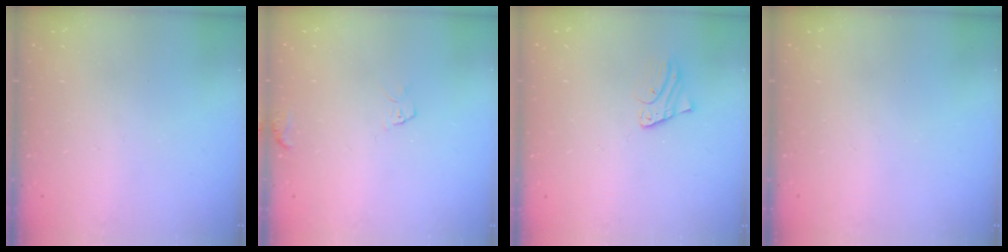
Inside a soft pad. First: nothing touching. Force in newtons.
{"total": 6.4, "press": 6.3, "slide": 0.5}
{"total": 2.6, "press": 2.6, "slide": 0.2}
{"total": 0.0}